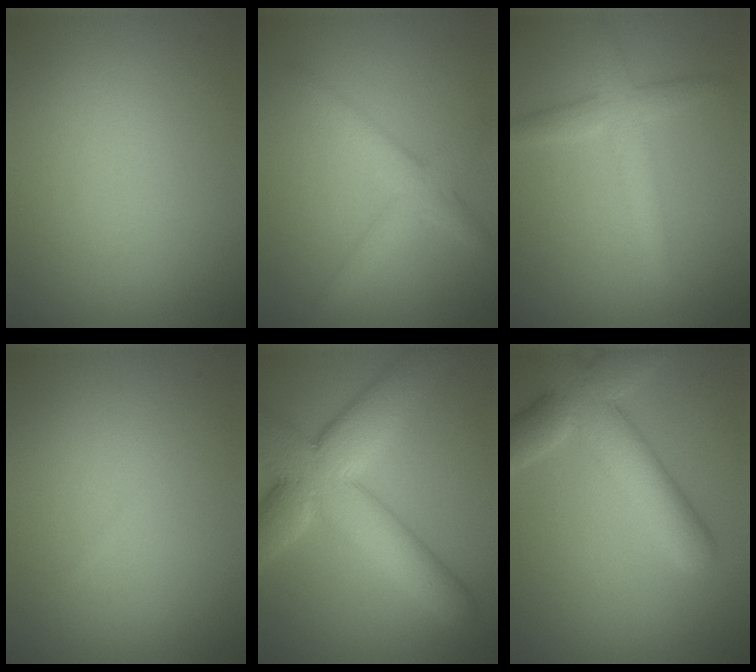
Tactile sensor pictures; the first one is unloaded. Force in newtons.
{"total": 3.1, "press": 3.1, "slide": 0.1}
{"total": 2.9, "press": 2.9, "slide": 0.0}
{"total": 0.0}
{"total": 10.0, "press": 9.9, "slide": 0.9}
{"total": 7.1, "press": 7.1, "slide": 0.5}